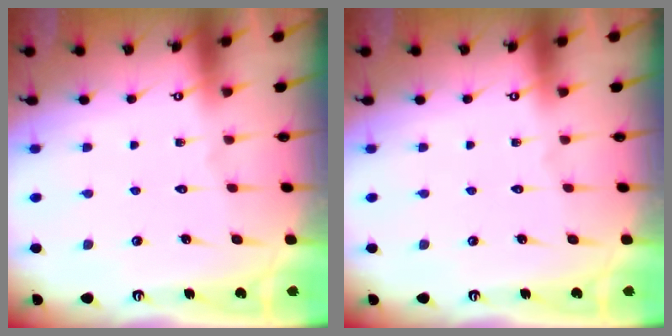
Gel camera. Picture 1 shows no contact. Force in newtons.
{"total": 0.0}